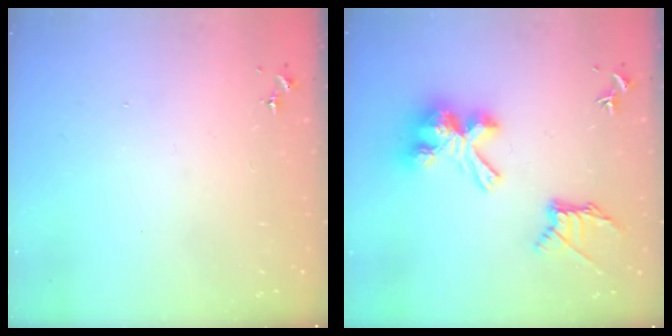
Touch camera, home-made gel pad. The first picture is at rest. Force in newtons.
{"total": 18.8, "press": 18.8, "slide": 1.2}